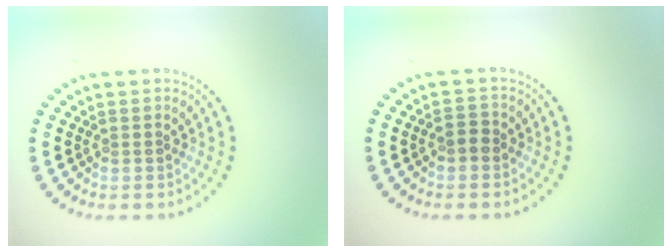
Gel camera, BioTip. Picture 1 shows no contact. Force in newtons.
{"total": 1.4, "press": 1.3, "slide": 0.4}